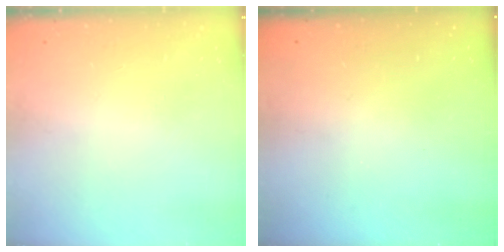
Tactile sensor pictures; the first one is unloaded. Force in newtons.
{"total": 3.0, "press": 3.0, "slide": 0.1}